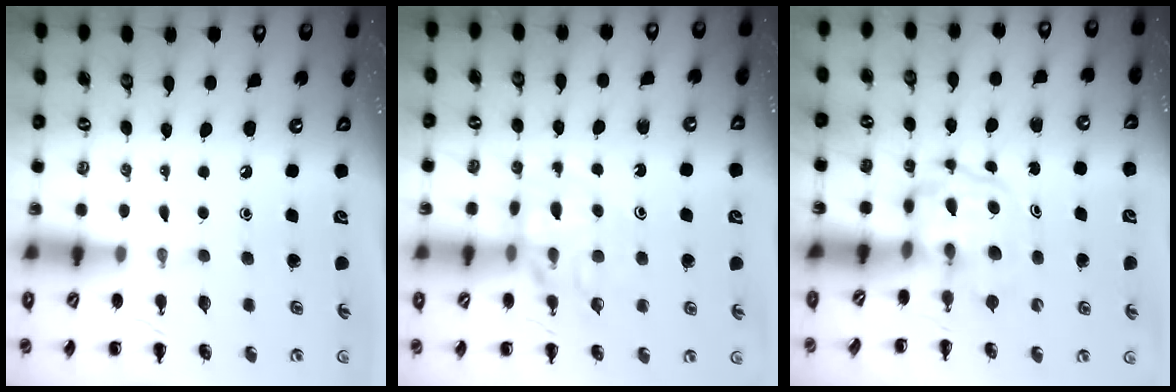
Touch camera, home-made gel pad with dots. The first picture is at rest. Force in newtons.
{"total": 11.4, "press": 11.1, "slide": 2.5}
{"total": 3.8, "press": 3.7, "slide": 0.6}